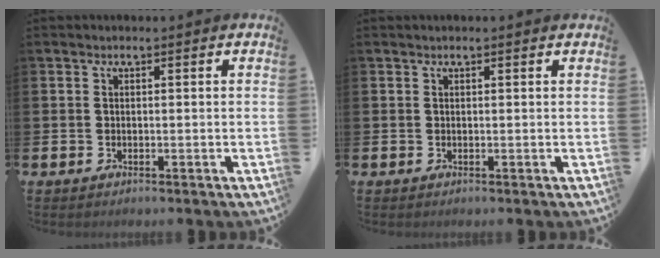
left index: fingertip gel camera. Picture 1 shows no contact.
{"total": 0.0}